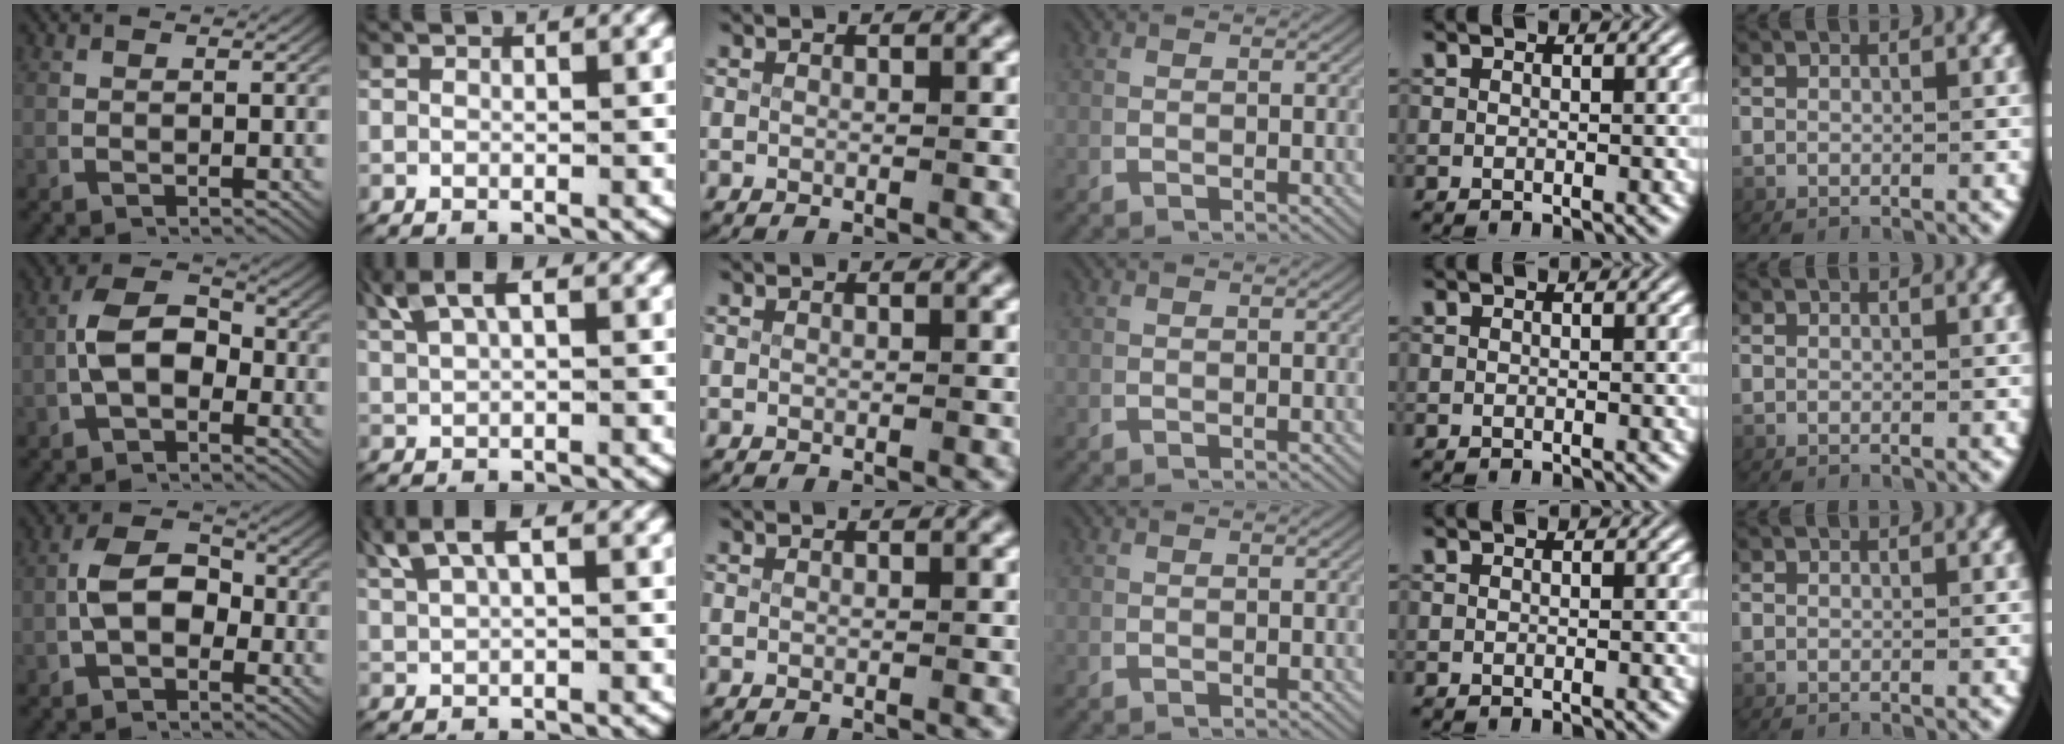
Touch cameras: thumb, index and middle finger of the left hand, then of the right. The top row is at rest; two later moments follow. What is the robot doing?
{"motion": "lift_and_place", "object": "key"}